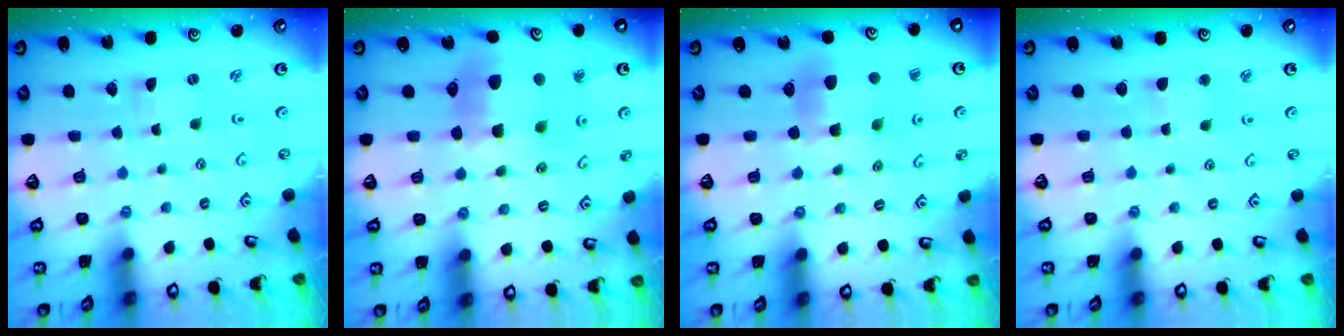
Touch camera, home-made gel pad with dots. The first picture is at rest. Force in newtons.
{"total": 11.8, "press": 11.6, "slide": 1.8}
{"total": 7.0, "press": 7.0, "slide": 1.0}
{"total": 2.7, "press": 2.6, "slide": 0.3}